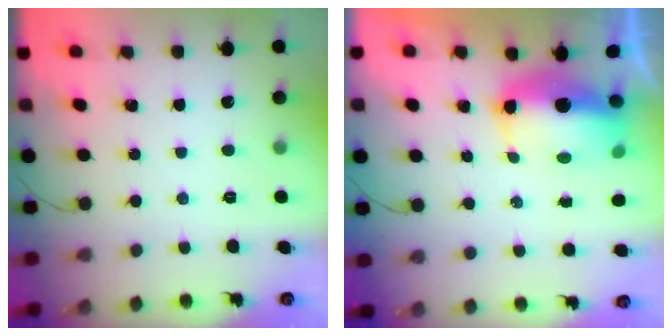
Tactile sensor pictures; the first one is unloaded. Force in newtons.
{"total": 12.4, "press": 12.4, "slide": 1.3}